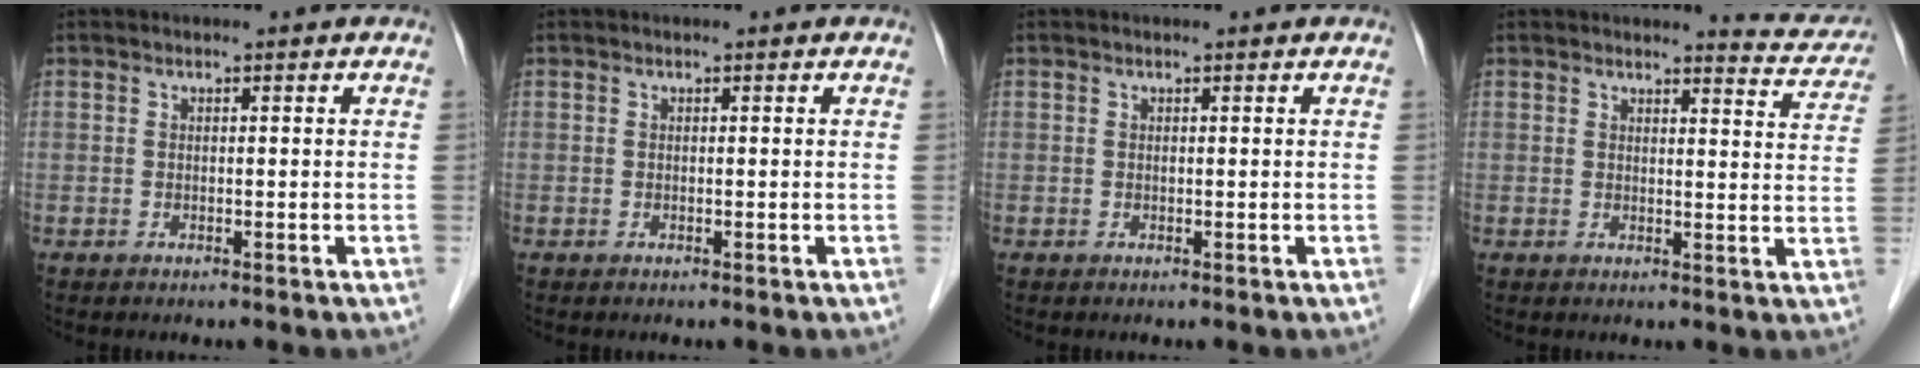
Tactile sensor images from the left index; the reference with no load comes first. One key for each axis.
{"total": 0.0}
{"total": 0.0}
{"total": 5.8, "fx": 5.7, "fy": 0.9, "fz": 0.3, "tx": 0.003, "ty": -0.031, "tz": 0.046}